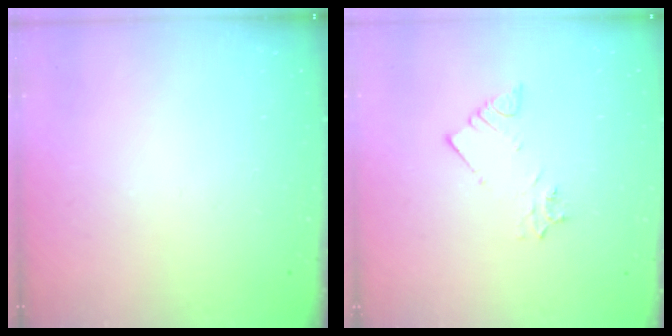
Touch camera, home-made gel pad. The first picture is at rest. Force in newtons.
{"total": 3.3, "press": 3.3, "slide": 0.3}